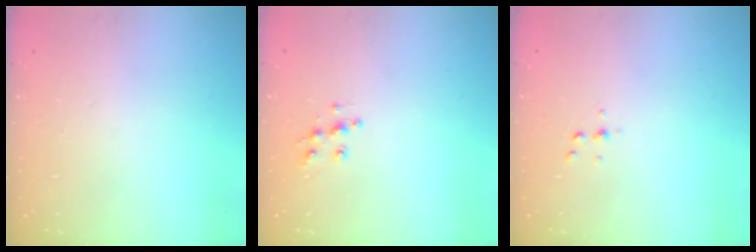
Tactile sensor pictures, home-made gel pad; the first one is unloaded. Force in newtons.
{"total": 7.3, "press": 7.3, "slide": 0.1}
{"total": 2.5, "press": 2.4, "slide": 0.2}